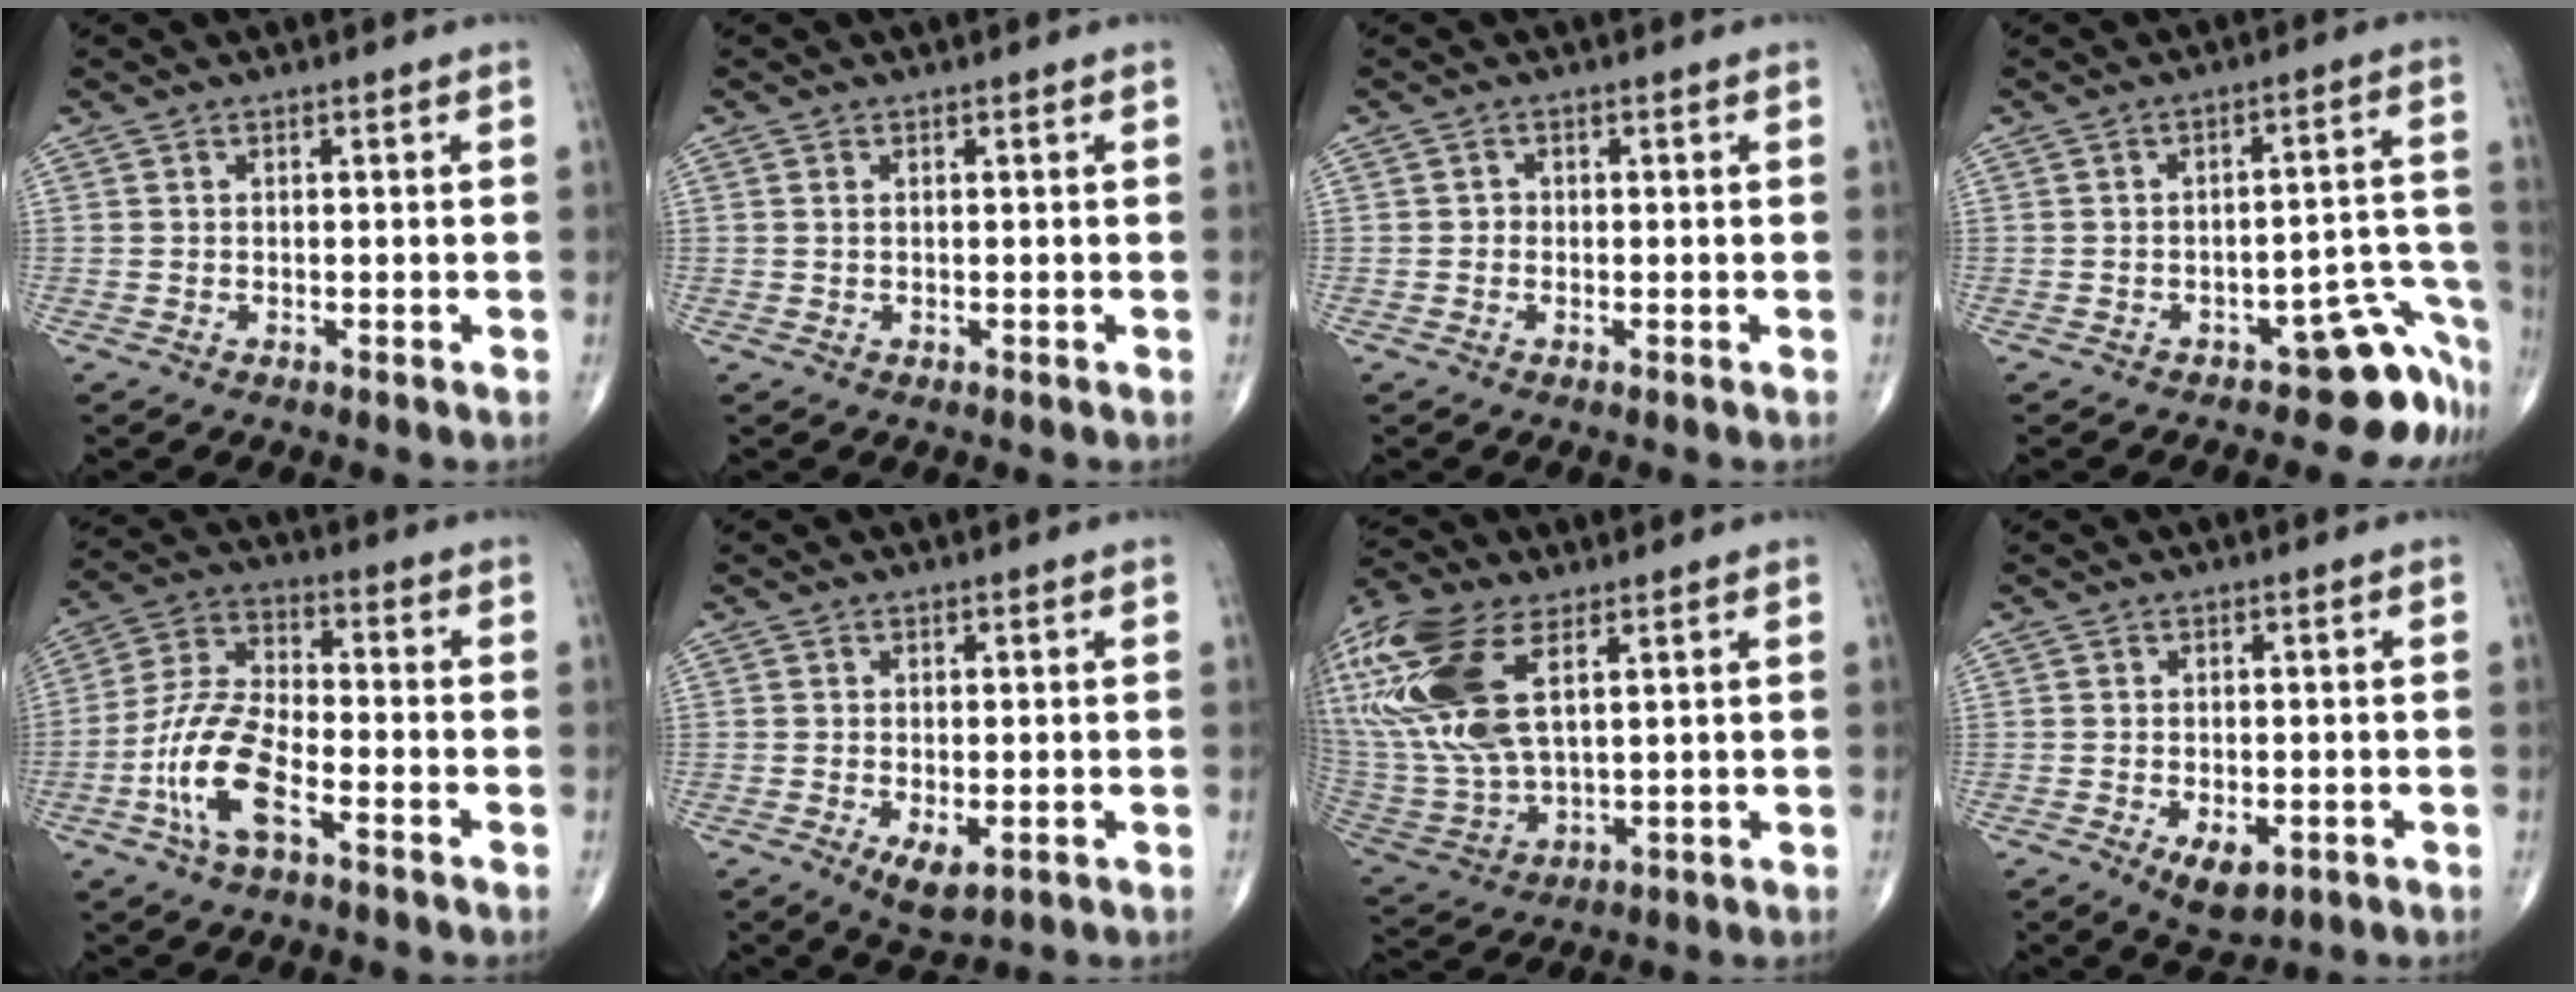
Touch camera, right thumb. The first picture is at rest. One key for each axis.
{"total": 0.5, "fx": 0.2, "fy": 0.3, "fz": 0.4, "tx": -0.011, "ty": 0.004, "tz": 0.005}
{"total": 0.9, "fx": -0.2, "fy": 0.8, "fz": 0.3, "tx": 0.002, "ty": 0.003, "tz": -0.006}
{"total": 8.7, "fx": -6.7, "fy": 3.6, "fz": 4.1, "tx": 0.011, "ty": 0.104, "tz": -0.094}
{"total": 12.3, "fx": -5.2, "fy": 4.8, "fz": 10.0, "tx": -0.213, "ty": 0.032, "tz": -0.104}
{"total": 4.1, "fx": -1.3, "fy": 1.8, "fz": 3.5, "tx": -0.059, "ty": -0.011, "tz": -0.016}
{"total": 22.2, "fx": 8.0, "fy": 10.6, "fz": 17.8, "tx": -0.420, "ty": -0.012, "tz": 0.158}
{"total": 5.1, "fx": -1.9, "fy": 2.6, "fz": 3.9, "tx": -0.059, "ty": -0.002, "tz": -0.020}